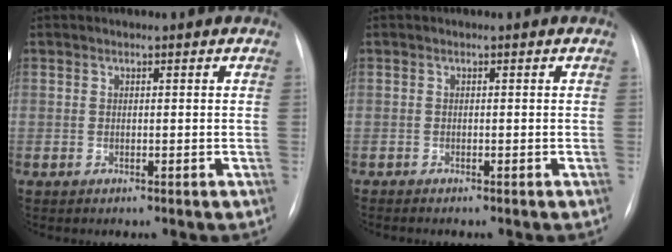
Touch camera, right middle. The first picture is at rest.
{"total": 0.8, "force": [-0.7, 0.0, 0.4], "torque": [-0.009, -0.004, -0.010]}